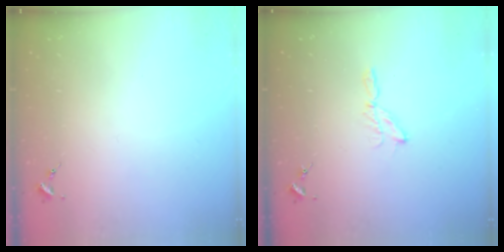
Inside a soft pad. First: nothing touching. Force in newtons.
{"total": 5.3, "press": 5.2, "slide": 0.6}